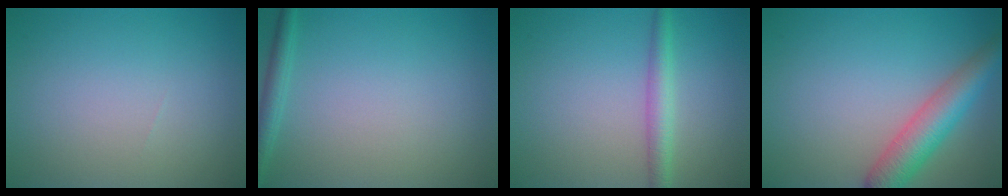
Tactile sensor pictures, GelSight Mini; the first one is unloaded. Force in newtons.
{"total": 1.6, "press": 1.6, "slide": 0.1}
{"total": 2.4, "press": 2.4, "slide": 0.0}
{"total": 5.2, "press": 5.2, "slide": 0.2}